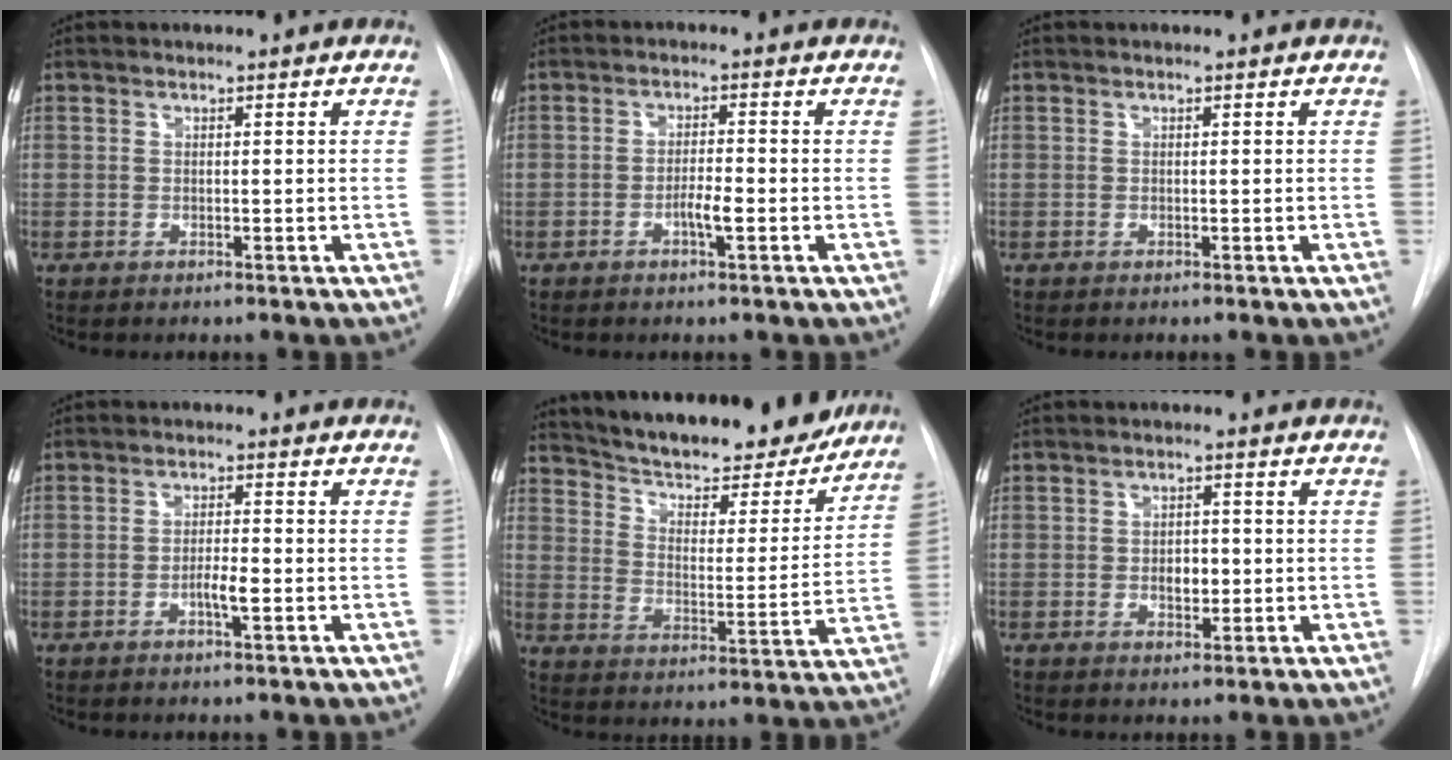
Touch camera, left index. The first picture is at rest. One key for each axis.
{"total": 3.2, "fx": -2.3, "fy": 0.2, "fz": 2.3, "tx": -0.040, "ty": -0.004, "tz": -0.037}
{"total": 0.0}
{"total": 3.1, "fx": -2.1, "fy": 0.2, "fz": 2.2, "tx": -0.038, "ty": -0.004, "tz": -0.034}
{"total": 22.4, "fx": 19.8, "fy": 5.2, "fz": 8.9, "tx": -0.140, "ty": -0.024, "tz": 0.272}
{"total": 2.9, "fx": -1.4, "fy": 1.7, "fz": 1.9, "tx": -0.025, "ty": -0.004, "tz": -0.017}